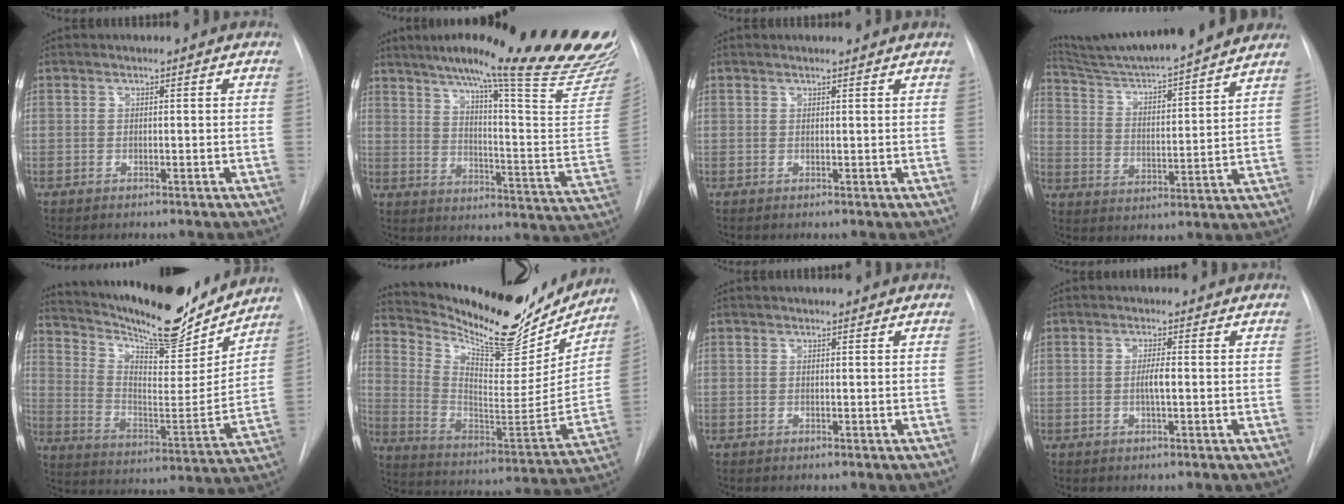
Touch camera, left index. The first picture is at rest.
{"total": 29.9, "force": [24.3, 1.3, 17.4], "torque": [-0.212, -0.078, 0.311]}
{"total": 2.4, "force": [2.4, 0.0, 0.3], "torque": [-0.010, 0.009, 0.025]}
{"total": 20.7, "force": [18.8, 0.2, 8.7], "torque": [-0.146, -0.002, 0.283]}
{"total": 23.5, "force": [20.4, 5.4, 10.3], "torque": [-0.187, -0.018, 0.303]}
{"total": 25.5, "force": [22.4, 6.8, 10.2], "torque": [-0.178, -0.046, 0.330]}
{"total": 0.0}
{"total": 1.9, "force": [-0.1, 0.1, 1.9], "torque": [-0.036, 0.000, -0.003]}